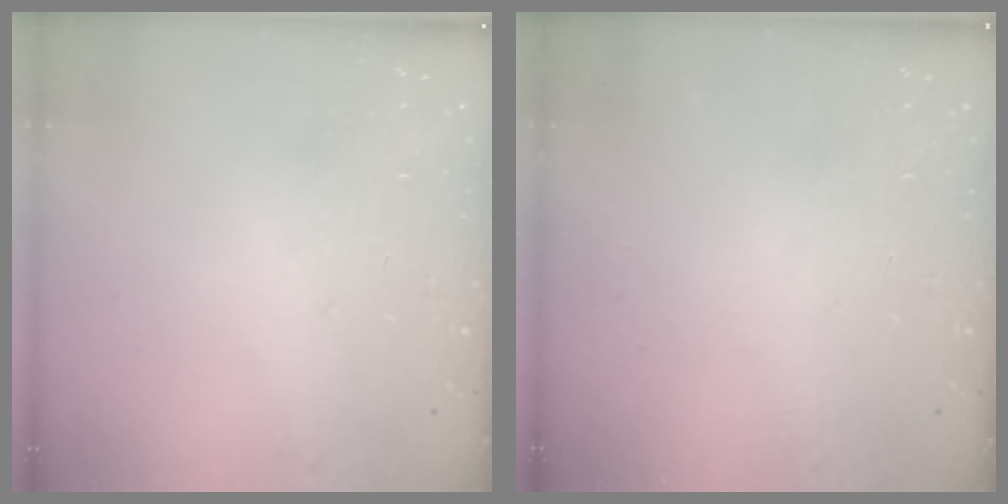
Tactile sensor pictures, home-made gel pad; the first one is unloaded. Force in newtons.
{"total": 0.0}